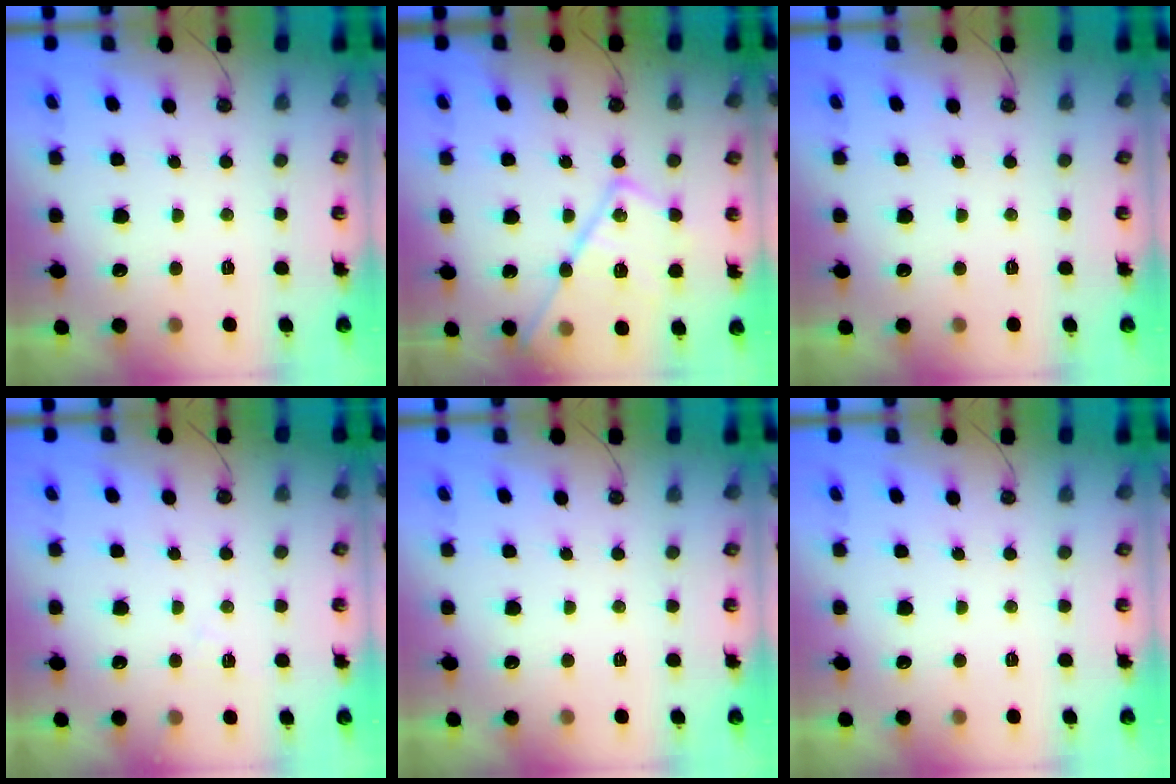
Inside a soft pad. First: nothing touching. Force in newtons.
{"total": 19.6, "press": 19.5, "slide": 1.7}
{"total": 0.0}
{"total": 3.6, "press": 3.6, "slide": 0.5}
{"total": 0.0}
{"total": 0.0}